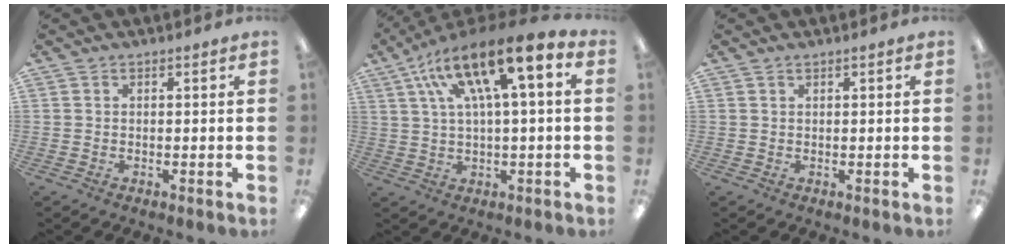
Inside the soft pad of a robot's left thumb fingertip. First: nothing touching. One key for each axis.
{"total": 16.6, "fx": 7.3, "fy": 4.4, "fz": 14.2, "tx": -0.259, "ty": -0.030, "tz": 0.116}
{"total": 0.6, "fx": 0.4, "fy": 0.2, "fz": 0.3, "tx": -0.007, "ty": 0.001, "tz": 0.008}